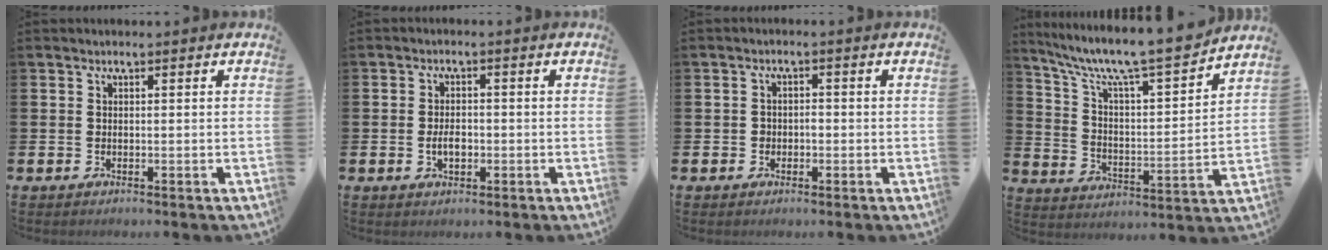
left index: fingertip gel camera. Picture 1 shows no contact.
{"total": 2.6, "force": [-0.5, 1.6, 2.1], "torque": [-0.027, -0.001, -0.012]}
{"total": 1.5, "force": [-0.4, 1.3, 0.7], "torque": [-0.003, 0.000, -0.014]}
{"total": 9.4, "force": [8.4, 1.0, 4.0], "torque": [-0.107, -0.065, 0.137]}